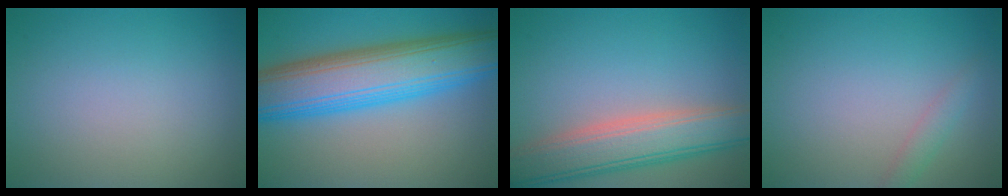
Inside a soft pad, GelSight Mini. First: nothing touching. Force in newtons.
{"total": 11.2, "press": 11.2, "slide": 0.4}
{"total": 6.8, "press": 6.8, "slide": 0.4}
{"total": 1.3, "press": 1.3, "slide": 0.0}